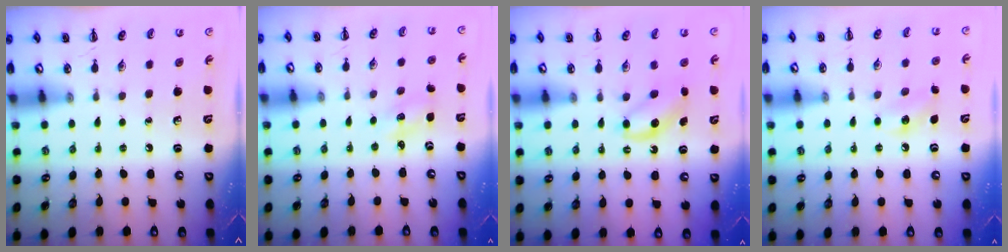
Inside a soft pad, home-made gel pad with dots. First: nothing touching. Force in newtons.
{"total": 1.8, "press": 1.7, "slide": 0.5}
{"total": 5.0, "press": 4.8, "slide": 1.4}
{"total": 7.4, "press": 7.1, "slide": 1.7}